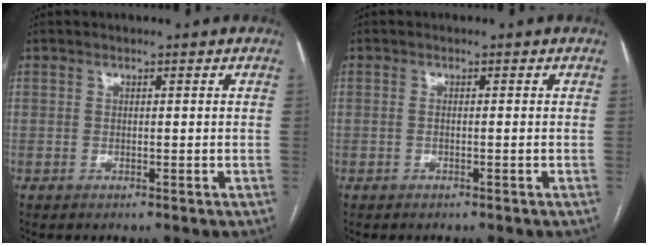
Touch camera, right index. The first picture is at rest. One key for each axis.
{"total": 0.6, "fx": -0.1, "fy": 0.0, "fz": 0.6, "tx": -0.013, "ty": 0.000, "tz": 0.000}